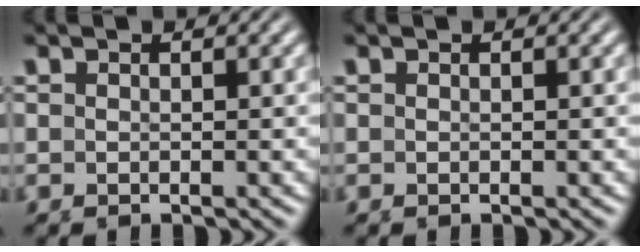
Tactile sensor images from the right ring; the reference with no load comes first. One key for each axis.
{"total": 0.0}